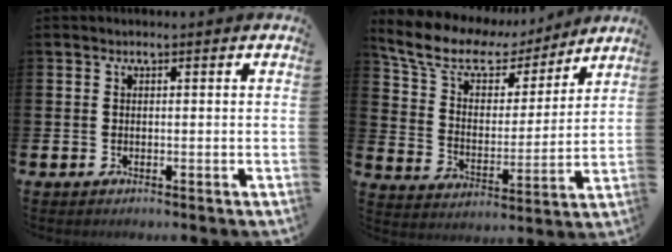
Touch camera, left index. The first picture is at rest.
{"total": 10.0, "force": [8.1, 4.7, 3.6], "torque": [-0.109, -0.046, 0.143]}